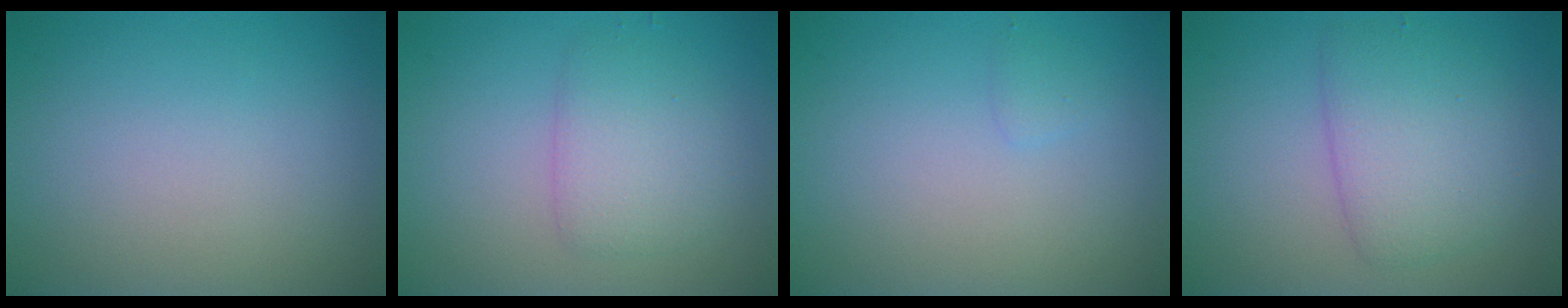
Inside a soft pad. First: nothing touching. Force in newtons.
{"total": 2.9, "press": 2.9, "slide": 0.1}
{"total": 0.7, "press": 0.7, "slide": 0.0}
{"total": 4.4, "press": 4.4, "slide": 0.1}